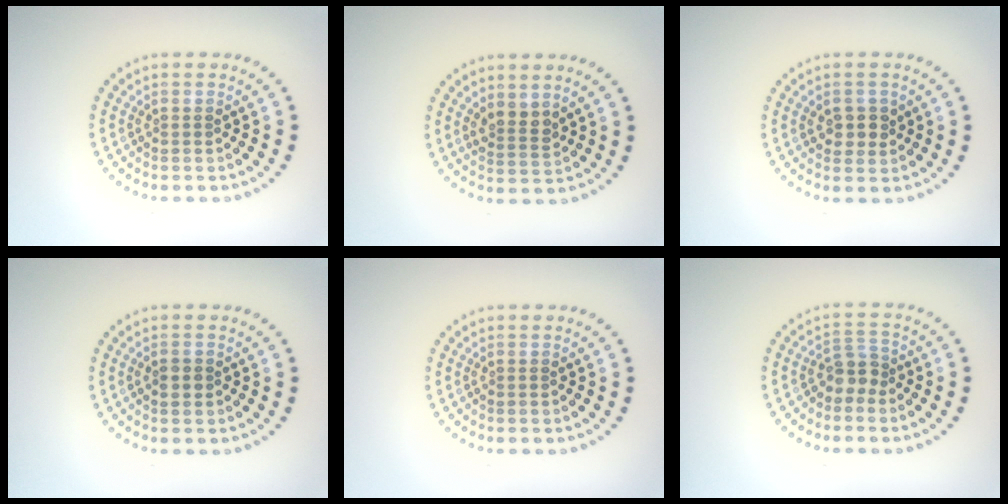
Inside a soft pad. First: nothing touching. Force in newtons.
{"total": 2.0, "press": 1.7, "slide": 1.0}
{"total": 2.2, "press": 2.1, "slide": 0.7}
{"total": 1.5, "press": 1.5, "slide": 0.2}
{"total": 0.0}
{"total": 2.2, "press": 1.6, "slide": 1.4}